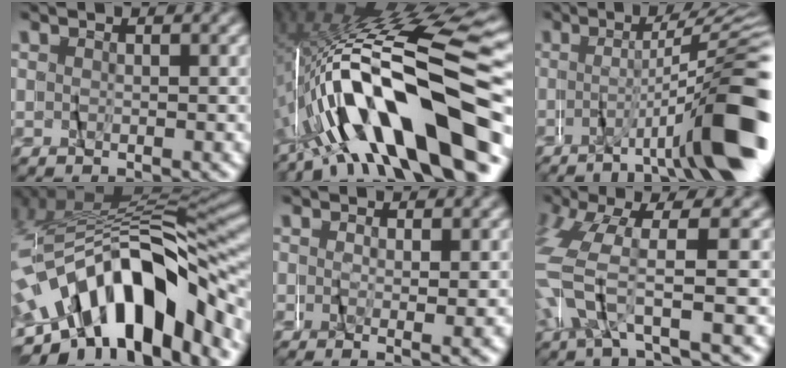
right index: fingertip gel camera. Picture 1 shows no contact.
{"total": 14.3, "force": [-2.5, 4.1, 13.5], "torque": [-0.257, 0.017, -0.035]}
{"total": 8.8, "force": [-5.4, -1.0, 6.9], "torque": [-0.072, 0.005, -0.081]}
{"total": 11.9, "force": [-5.5, 5.6, 9.0], "torque": [-0.167, -0.002, -0.078]}
{"total": 2.8, "force": [-1.3, -2.4, -0.5], "torque": [0.002, -0.013, -0.014]}
{"total": 5.4, "force": [-1.8, 1.5, 4.8], "torque": [-0.136, -0.010, -0.029]}